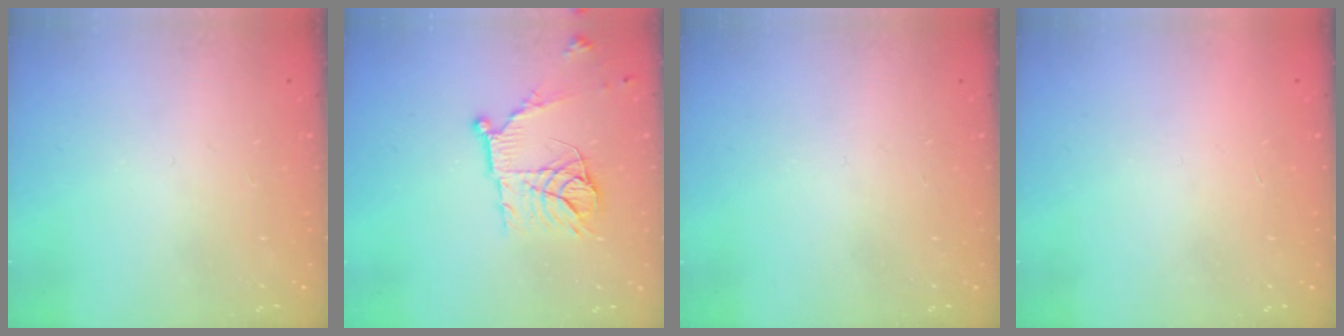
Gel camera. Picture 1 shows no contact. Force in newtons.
{"total": 14.9, "press": 14.8, "slide": 1.4}
{"total": 0.0}
{"total": 1.7, "press": 1.7, "slide": 0.1}